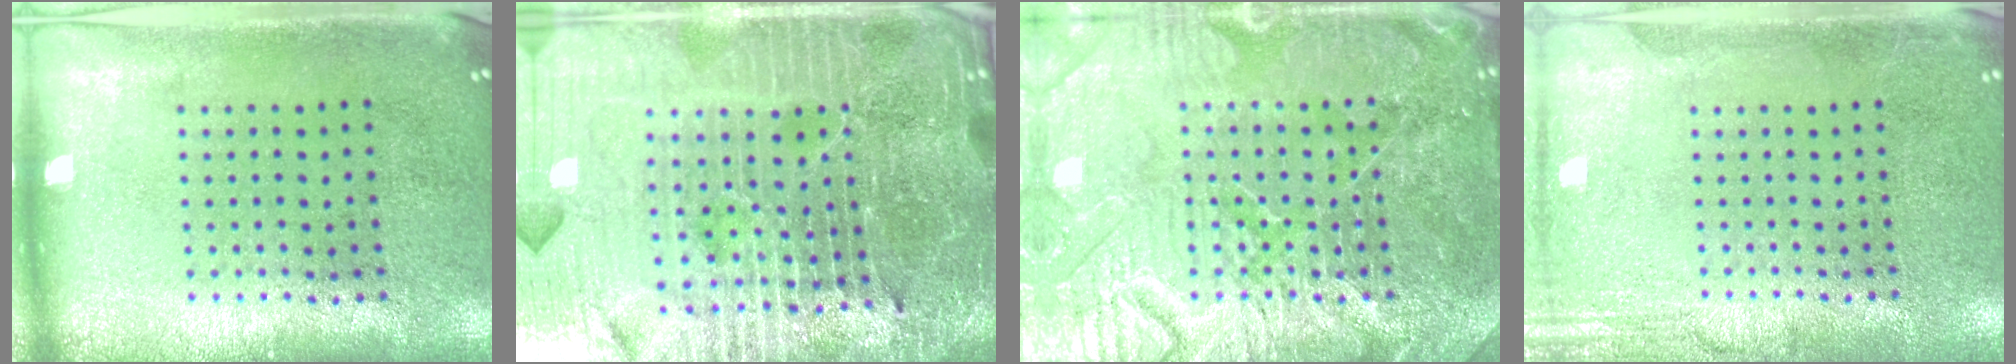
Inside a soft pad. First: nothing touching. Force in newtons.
{"total": 6.7, "press": 5.9, "slide": 3.1}
{"total": 5.4, "press": 5.3, "slide": 0.7}
{"total": 2.6, "press": 2.6, "slide": 0.3}